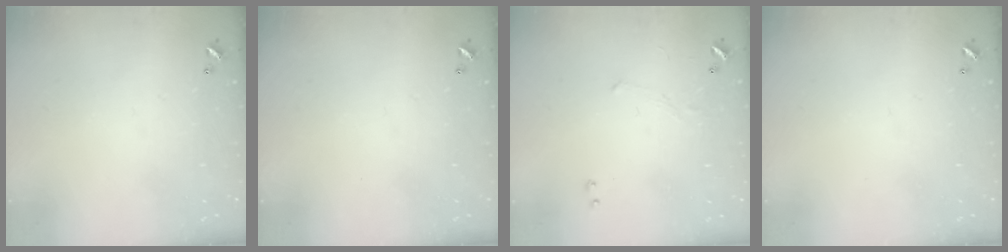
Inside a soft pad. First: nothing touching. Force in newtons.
{"total": 0.0}
{"total": 1.2, "press": 1.1, "slide": 0.5}
{"total": 0.0}